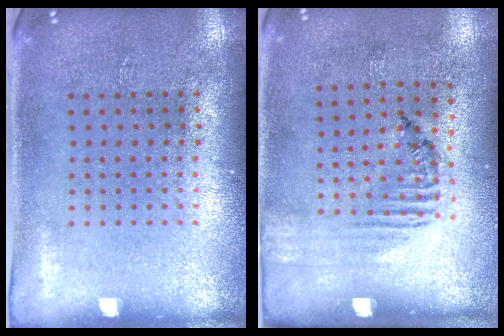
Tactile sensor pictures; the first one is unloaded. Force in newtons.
{"total": 1.5, "press": 0.9, "slide": 1.2}